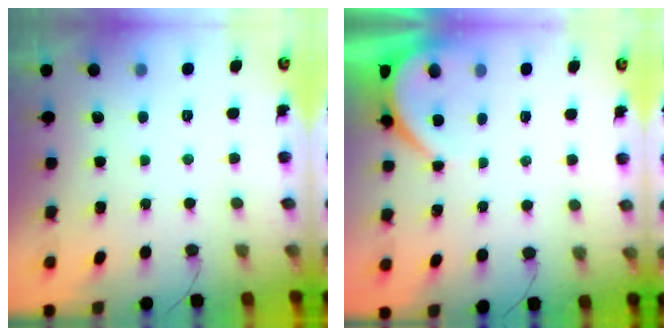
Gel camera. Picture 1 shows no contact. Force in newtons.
{"total": 4.0, "press": 3.9, "slide": 0.7}